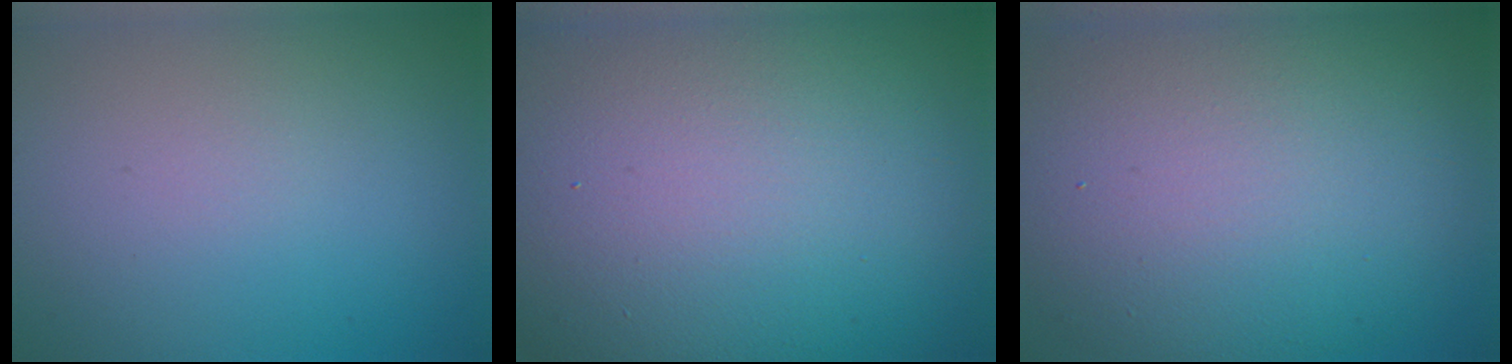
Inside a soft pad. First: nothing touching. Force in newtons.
{"total": 23.7, "press": 23.6, "slide": 1.3}
{"total": 12.9, "press": 12.9, "slide": 1.1}